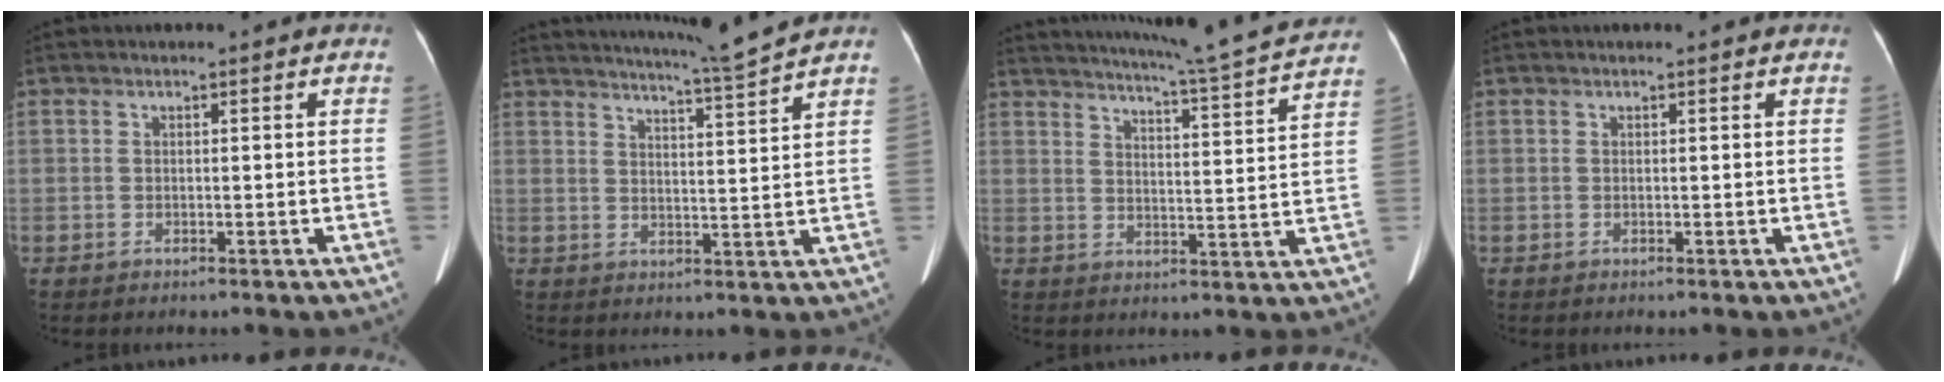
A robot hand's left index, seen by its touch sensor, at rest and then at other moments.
{"total": 9.1, "force": [8.3, -2.5, 2.7], "torque": [-0.051, -0.028, 0.126]}
{"total": 16.3, "force": [15.1, -1.7, 5.9], "torque": [-0.105, -0.036, 0.196]}
{"total": 0.0}